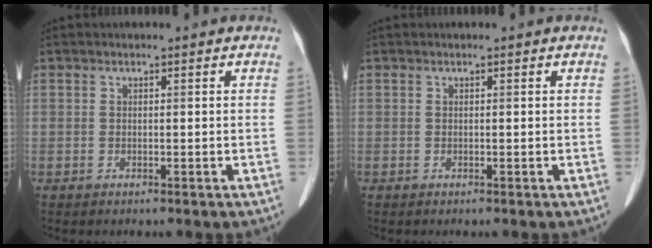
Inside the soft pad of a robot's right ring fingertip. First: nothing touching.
{"total": 0.0}